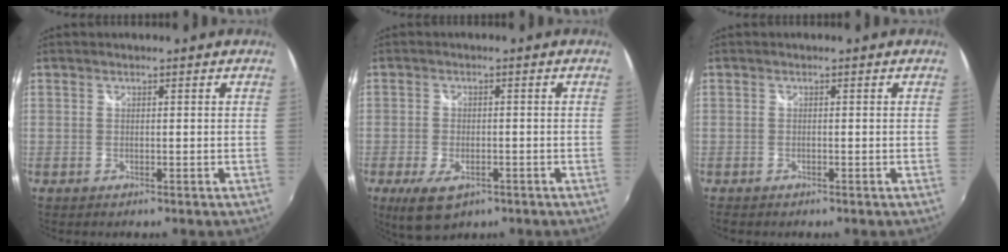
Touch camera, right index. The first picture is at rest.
{"total": 7.4, "force": [-3.9, 3.9, 5.0], "torque": [-0.115, -0.022, -0.066]}
{"total": 0.6, "force": [-0.5, 0.2, 0.3], "torque": [-0.008, -0.003, -0.009]}